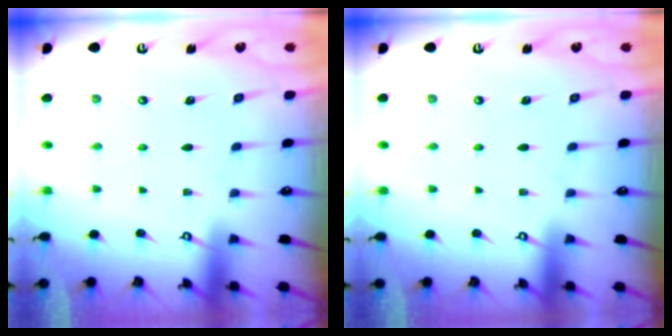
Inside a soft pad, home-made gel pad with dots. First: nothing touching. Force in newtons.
{"total": 0.0}